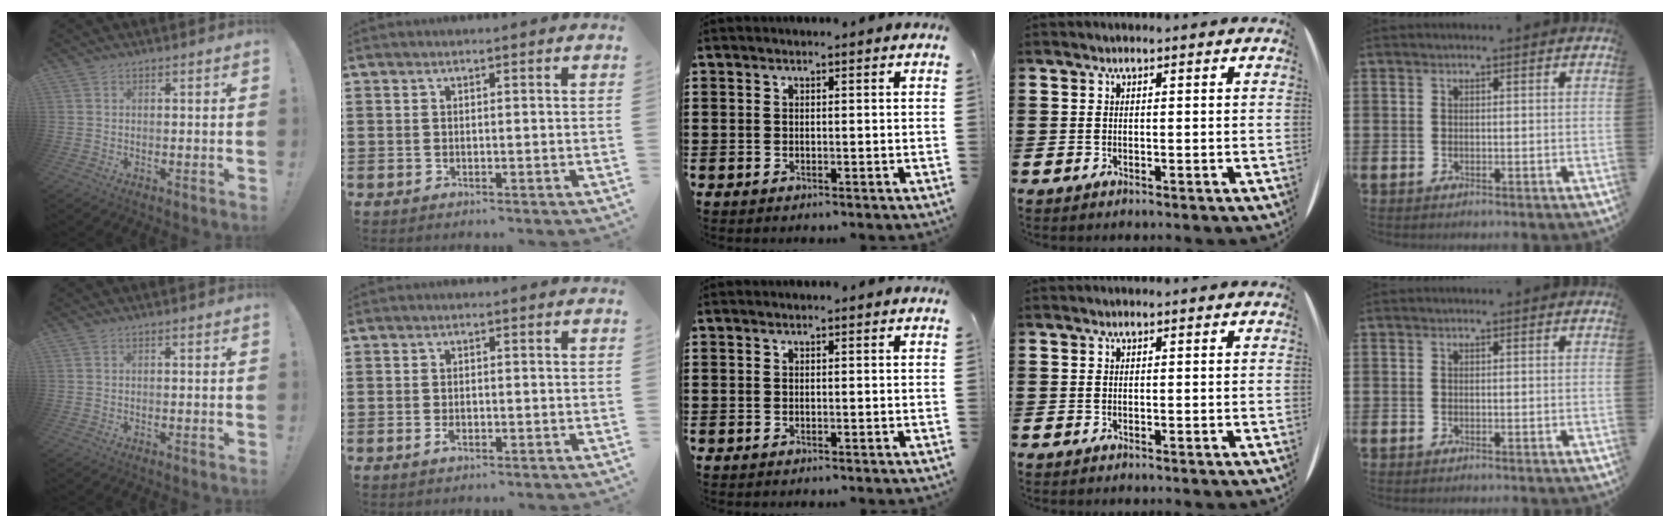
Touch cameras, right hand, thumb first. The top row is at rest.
{"index": {"total": 1.4, "force": [-0.5, 0.7, 1.1], "torque": [-0.029, -0.003, -0.013]}}